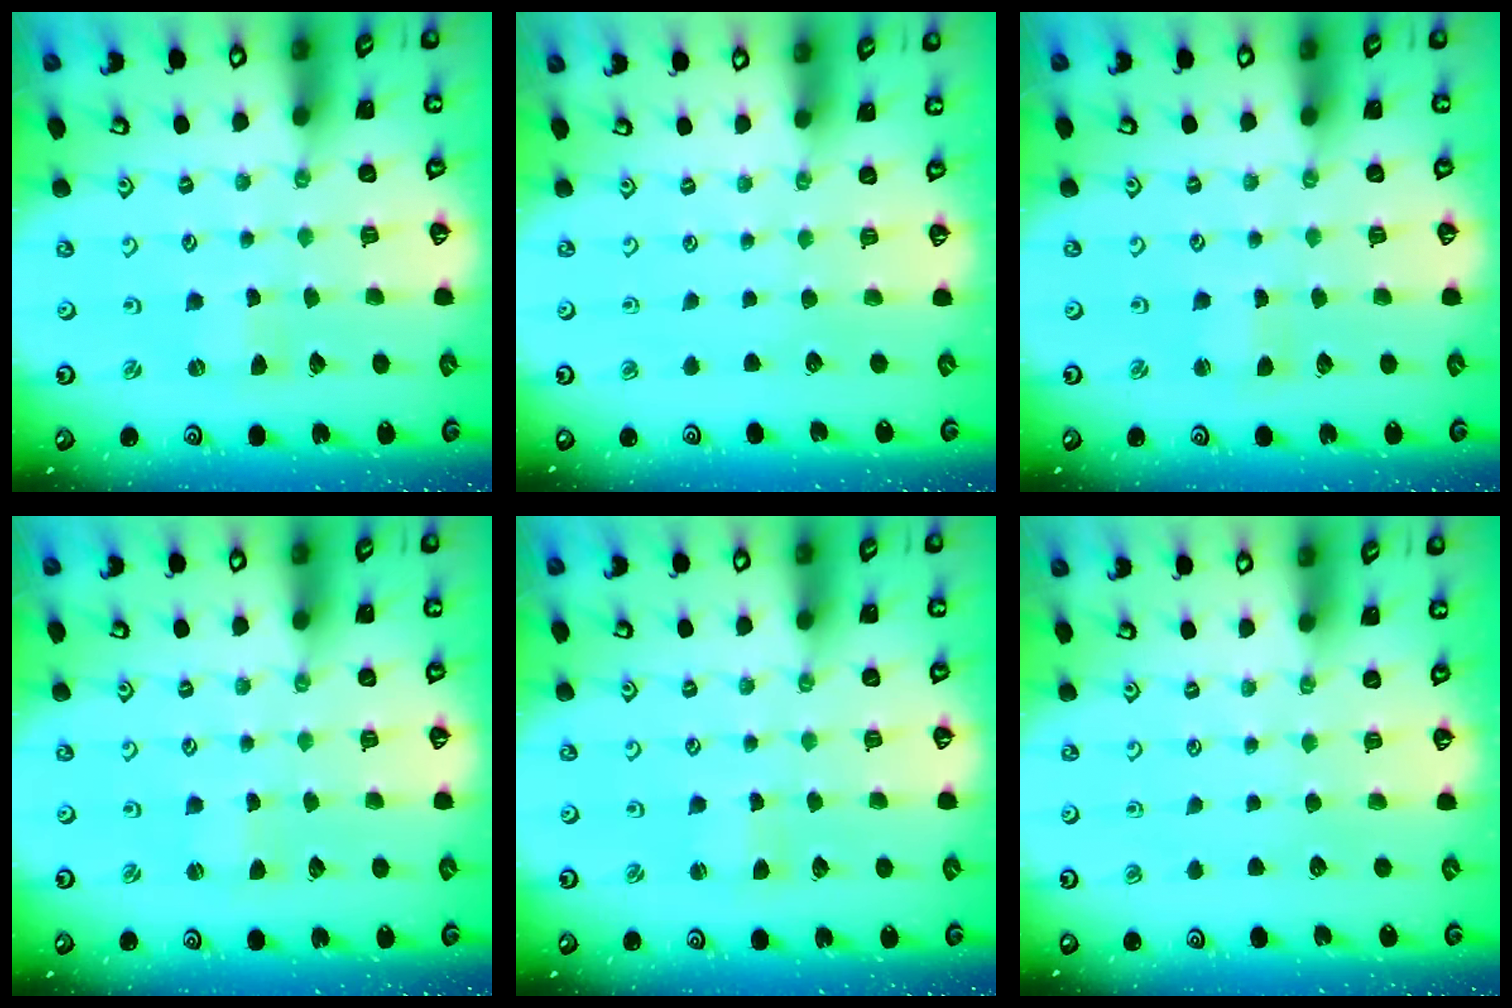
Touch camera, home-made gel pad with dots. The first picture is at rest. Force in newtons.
{"total": 0.0}
{"total": 1.6, "press": 1.6, "slide": 0.3}
{"total": 0.0}
{"total": 1.9, "press": 1.9, "slide": 0.3}
{"total": 0.0}